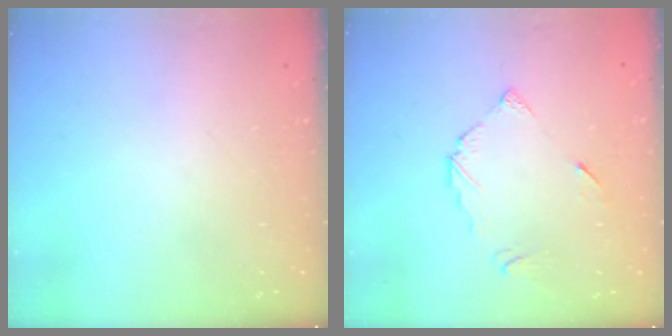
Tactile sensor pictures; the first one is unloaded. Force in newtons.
{"total": 5.4, "press": 5.4, "slide": 0.5}